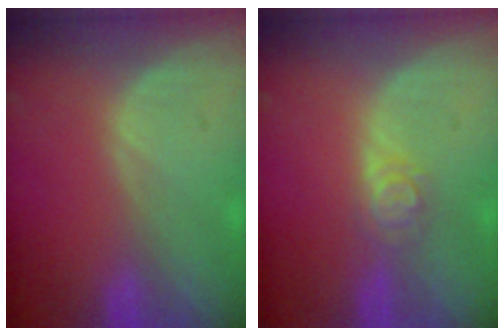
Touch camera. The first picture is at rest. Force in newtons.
{"total": 2.9, "press": 2.9, "slide": 0.3}